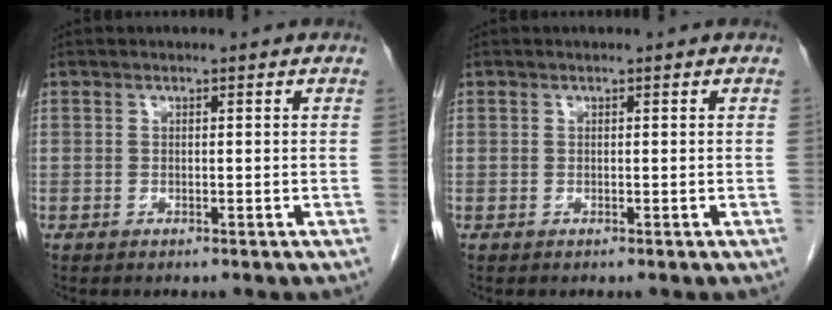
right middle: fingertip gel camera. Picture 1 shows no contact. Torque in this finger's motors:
{"motor_torque": [0.00, 0.00, 0.00, -0.03]}